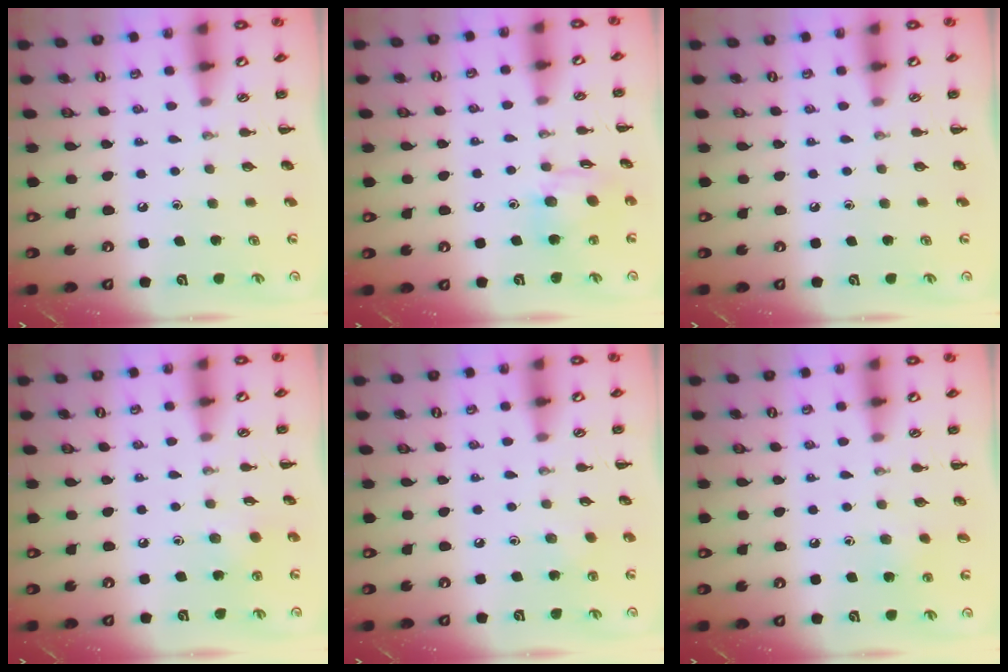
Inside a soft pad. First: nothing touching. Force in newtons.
{"total": 10.4, "press": 10.3, "slide": 1.5}
{"total": 0.0}
{"total": 2.6, "press": 2.5, "slide": 0.9}
{"total": 2.5, "press": 2.4, "slide": 0.8}
{"total": 5.7, "press": 5.5, "slide": 1.8}